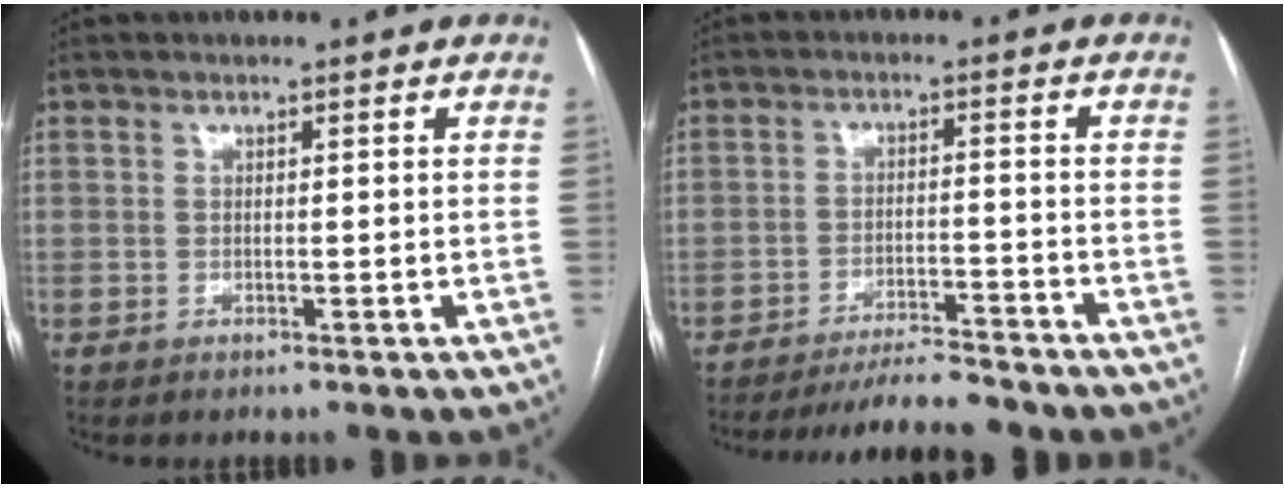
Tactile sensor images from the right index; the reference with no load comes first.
{"total": 9.8, "force": [-9.2, 0.0, 3.2], "torque": [-0.039, -0.012, -0.144]}